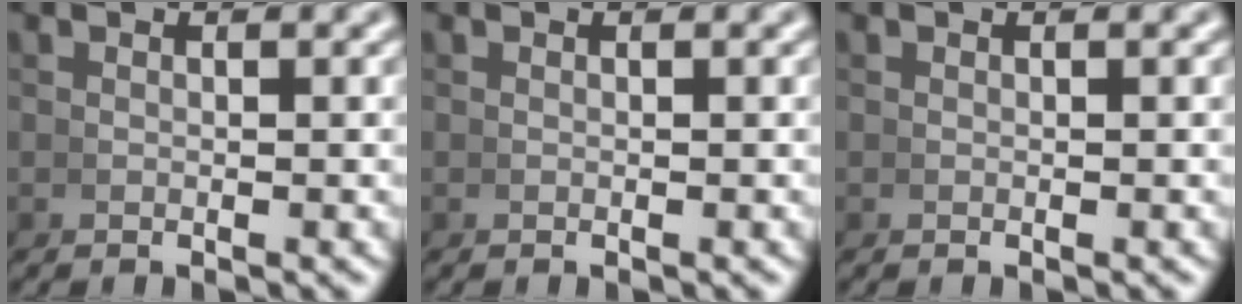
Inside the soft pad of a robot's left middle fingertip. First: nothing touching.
{"total": 0.0}
{"total": 0.0}